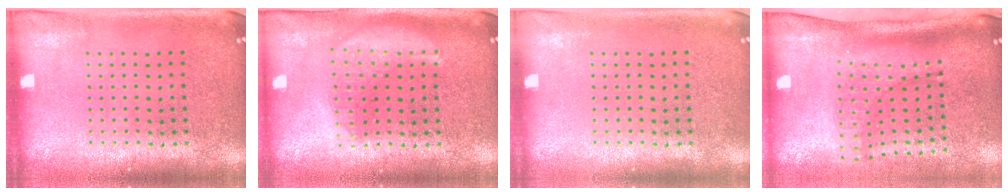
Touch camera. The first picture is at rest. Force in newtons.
{"total": 2.1, "press": 2.1, "slide": 0.1}
{"total": 0.0}
{"total": 1.9, "press": 1.4, "slide": 1.3}